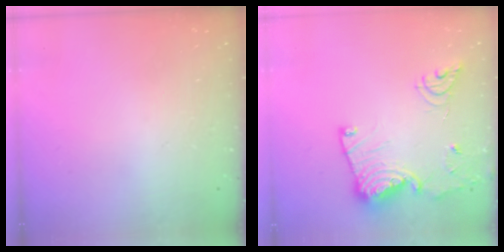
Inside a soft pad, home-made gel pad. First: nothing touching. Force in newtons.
{"total": 15.7, "press": 15.6, "slide": 1.7}